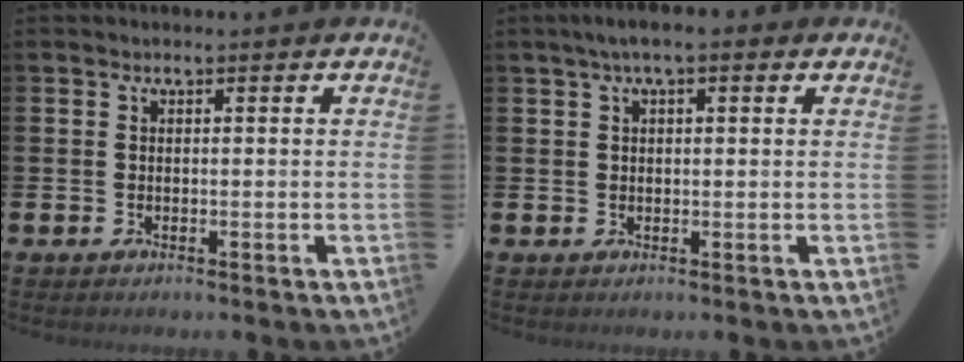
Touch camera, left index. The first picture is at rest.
{"total": 2.8, "force": [1.6, 0.9, 2.1], "torque": [-0.031, 0.006, 0.023]}